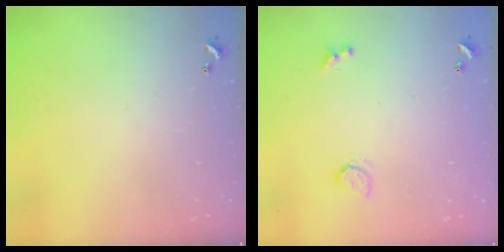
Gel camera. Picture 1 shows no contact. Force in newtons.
{"total": 1.3, "press": 1.2, "slide": 0.4}